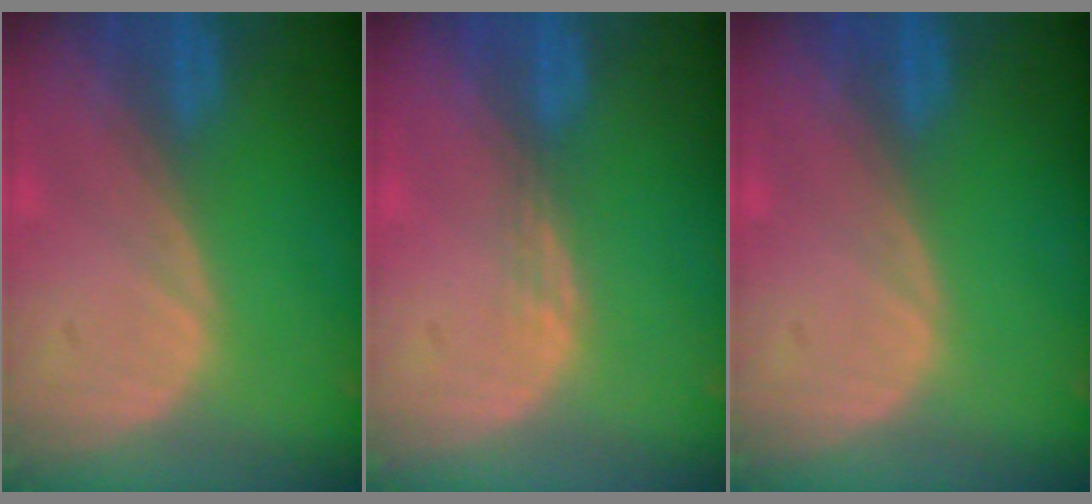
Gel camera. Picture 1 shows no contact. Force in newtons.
{"total": 1.4, "press": 1.1, "slide": 0.9}
{"total": 0.0}